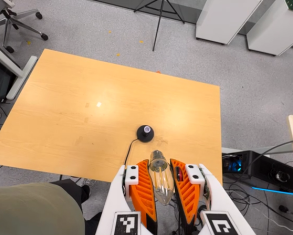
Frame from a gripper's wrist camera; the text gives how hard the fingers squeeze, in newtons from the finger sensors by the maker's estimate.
{"total": 21.8, "left": 22.9, "right": 20.6}